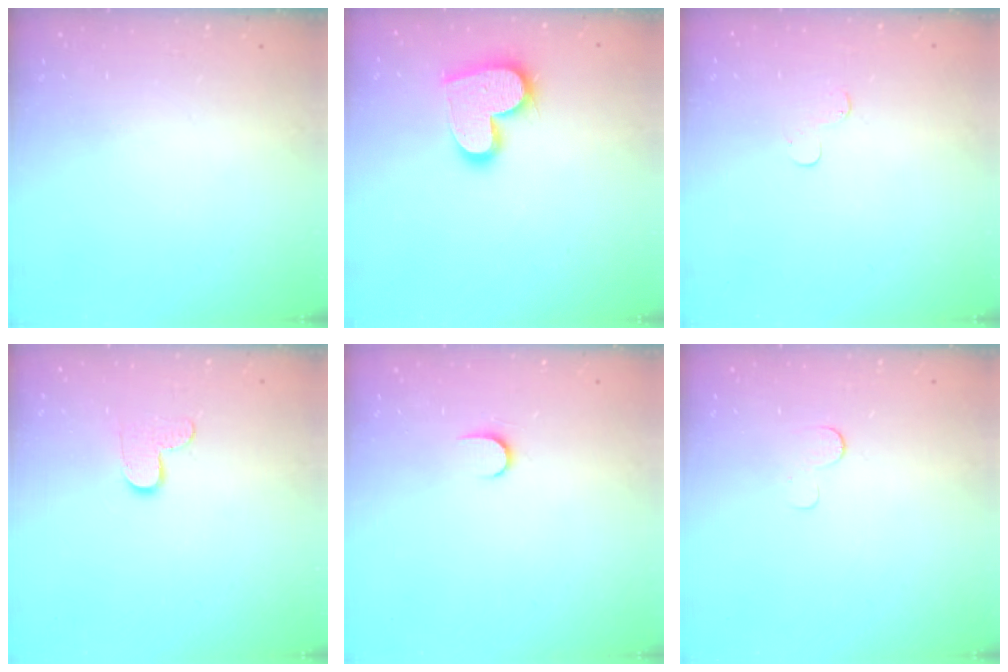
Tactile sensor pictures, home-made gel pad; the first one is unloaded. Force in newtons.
{"total": 15.2, "press": 15.2, "slide": 0.9}
{"total": 3.8, "press": 3.7, "slide": 0.4}
{"total": 7.0, "press": 7.0, "slide": 0.1}
{"total": 4.4, "press": 4.4, "slide": 0.5}
{"total": 3.6, "press": 3.6, "slide": 0.3}